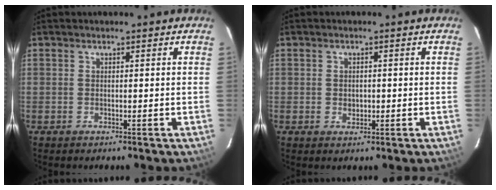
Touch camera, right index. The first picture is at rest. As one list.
[{"total": 2.0, "force": [-0.2, 1.6, 1.1], "torque": [-0.016, 0.001, -0.001]}]